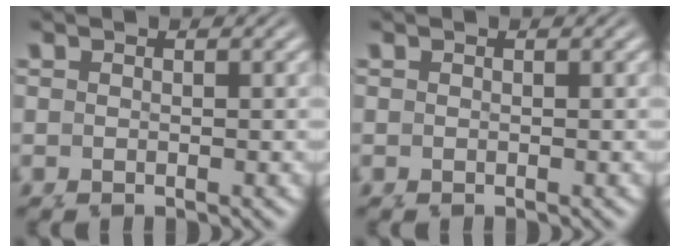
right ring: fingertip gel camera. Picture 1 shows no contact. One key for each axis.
{"total": 0.0}